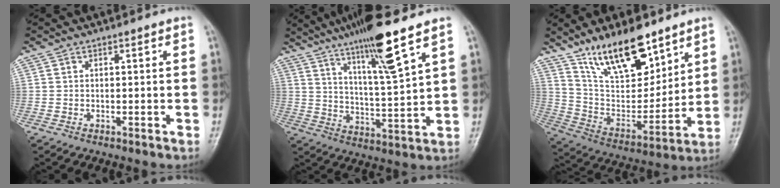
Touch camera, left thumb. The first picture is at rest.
{"total": 14.2, "force": [9.1, 0.9, 10.8], "torque": [-0.185, -0.051, 0.161]}
{"total": 17.9, "force": [12.5, 7.2, 10.6], "torque": [-0.132, -0.073, 0.235]}